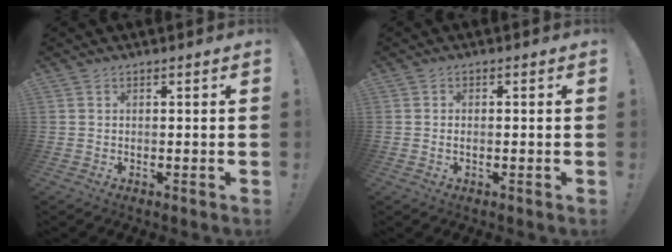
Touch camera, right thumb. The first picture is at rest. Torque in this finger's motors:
{"motor_torque": [-0.10, -0.21, -0.17, 0.41, 0.00]}